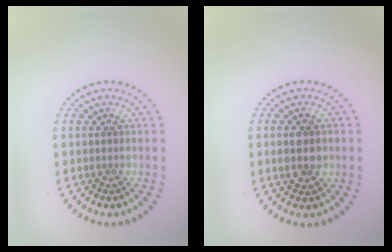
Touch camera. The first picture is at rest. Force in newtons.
{"total": 2.9, "press": 2.9, "slide": 0.2}